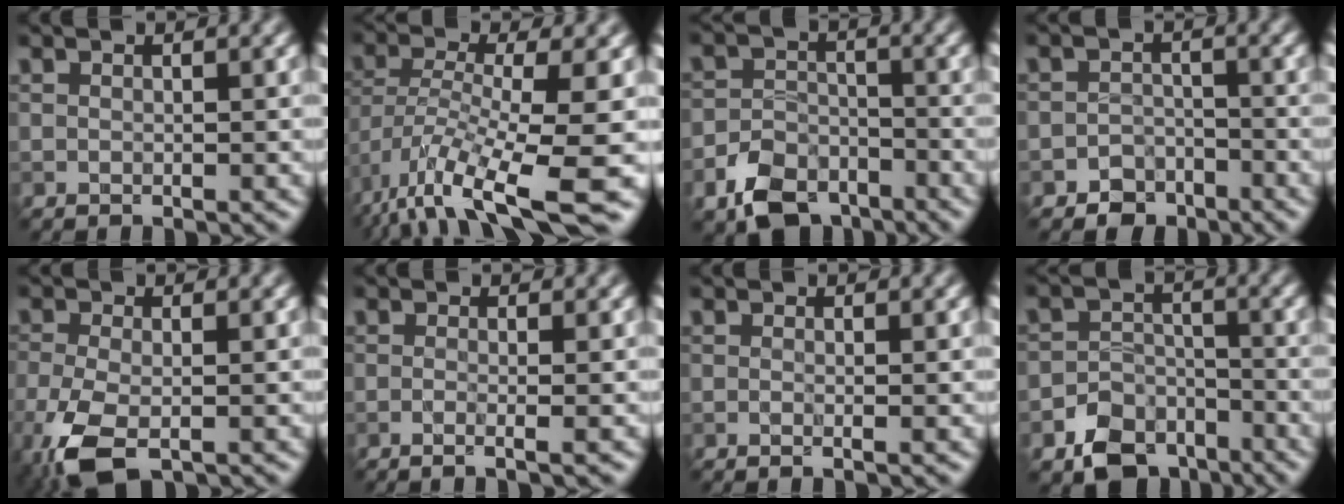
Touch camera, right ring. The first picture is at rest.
{"total": 10.9, "force": [-5.6, 3.2, 8.8], "torque": [-0.165, -0.020, -0.097]}
{"total": 5.6, "force": [-3.8, 3.5, 2.3], "torque": [-0.042, -0.007, -0.071]}
{"total": 2.4, "force": [-1.8, 1.7, 0.3], "torque": [0.010, 0.005, -0.036]}
{"total": 5.8, "force": [-3.3, 2.6, 4.1], "torque": [-0.103, -0.017, -0.070]}
{"total": 2.4, "force": [-0.4, 1.1, 2.1], "torque": [-0.005, 0.000, -0.029]}
{"total": 1.0, "force": [-0.1, 0.4, 0.9], "torque": [-0.006, -0.009, -0.012]}
{"total": 5.6, "force": [-3.7, 3.8, 2.0], "torque": [-0.026, -0.007, -0.063]}